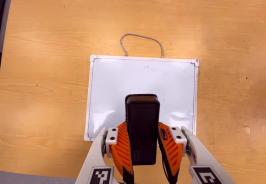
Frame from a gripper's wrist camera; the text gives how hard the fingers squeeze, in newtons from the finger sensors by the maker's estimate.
{"total": 5.8, "left": 5.0, "right": 6.6}